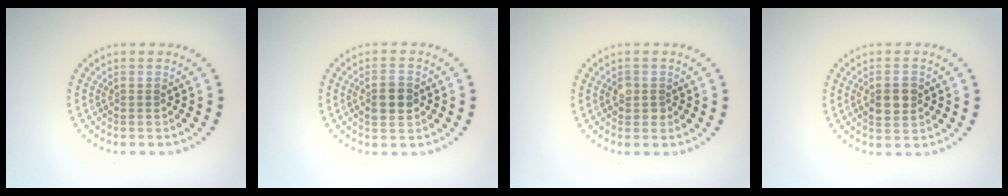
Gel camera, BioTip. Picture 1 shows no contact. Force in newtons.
{"total": 2.8, "press": 2.8, "slide": 0.1}
{"total": 1.5, "press": 1.5, "slide": 0.4}
{"total": 2.8, "press": 2.8, "slide": 0.1}